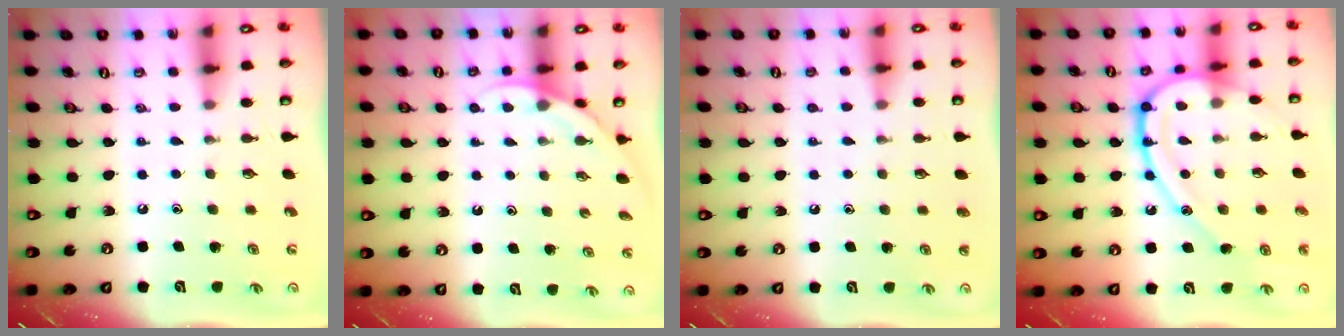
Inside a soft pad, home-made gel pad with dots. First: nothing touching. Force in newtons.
{"total": 3.1, "press": 3.1, "slide": 0.1}
{"total": 1.1, "press": 1.1, "slide": 0.3}
{"total": 17.7, "press": 17.7, "slide": 0.6}